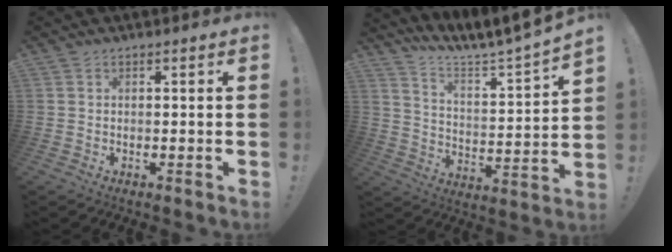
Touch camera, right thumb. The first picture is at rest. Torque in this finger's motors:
{"motor_torque": [0.00, 0.00, 0.43, 0.46, 0.00]}